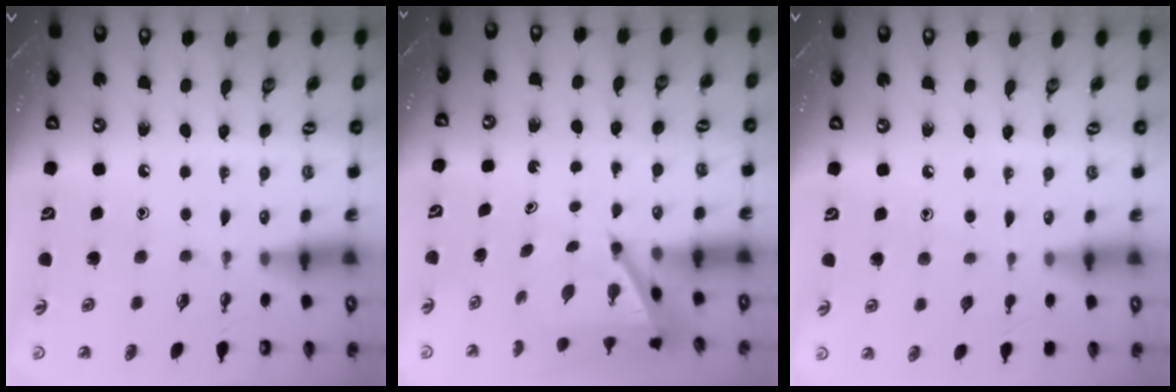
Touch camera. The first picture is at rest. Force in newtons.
{"total": 6.1, "press": 6.1, "slide": 0.3}
{"total": 4.2, "press": 4.2, "slide": 0.5}